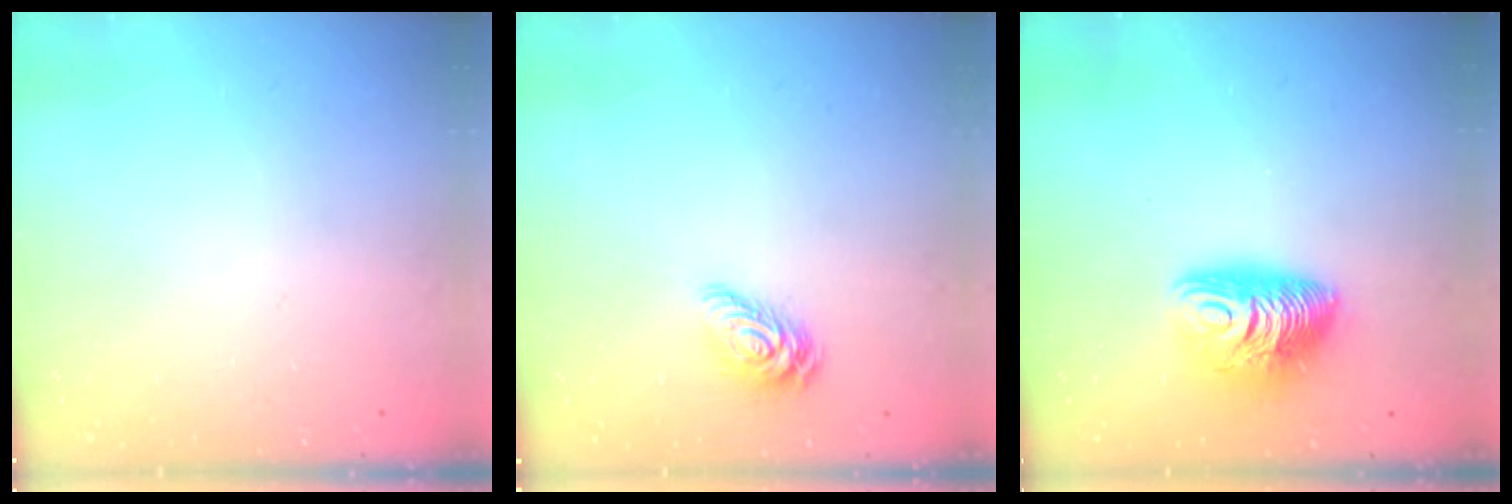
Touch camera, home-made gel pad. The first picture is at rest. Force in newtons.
{"total": 9.4, "press": 9.4, "slide": 0.6}
{"total": 11.3, "press": 11.3, "slide": 1.1}